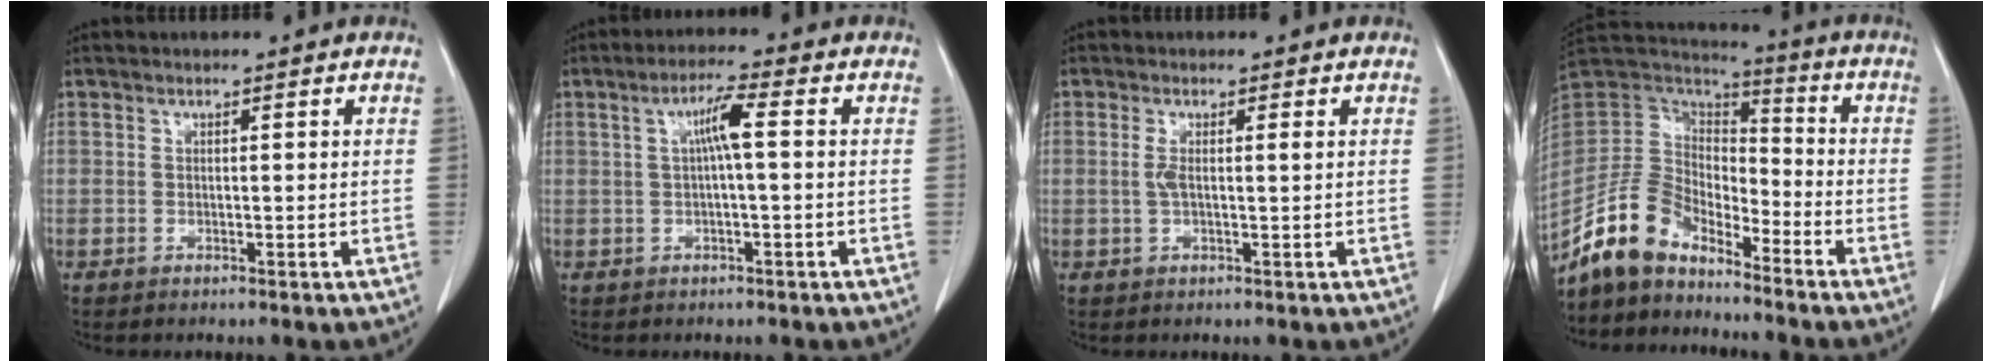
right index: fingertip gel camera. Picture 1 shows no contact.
{"total": 4.3, "force": [0.6, 0.2, 4.2], "torque": [-0.078, 0.013, 0.011]}
{"total": 2.1, "force": [0.3, 0.1, 2.1], "torque": [-0.048, 0.006, 0.006]}
{"total": 12.4, "force": [-10.6, 5.0, 4.0], "torque": [-0.089, 0.027, -0.210]}